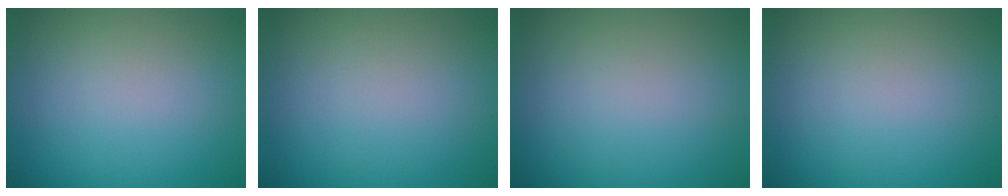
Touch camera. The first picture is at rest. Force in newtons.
{"total": 0.0}
{"total": 0.0}
{"total": 0.0}